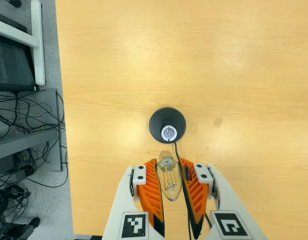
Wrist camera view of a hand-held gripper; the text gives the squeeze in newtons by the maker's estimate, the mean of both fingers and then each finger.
{"total": 22.3, "left": 24.9, "right": 19.7}